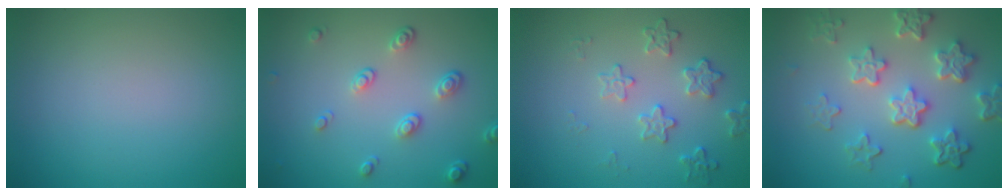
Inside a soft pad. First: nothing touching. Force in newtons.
{"total": 2.6, "press": 1.7, "slide": 2.0}
{"total": 2.6, "press": 2.0, "slide": 1.7}
{"total": 5.8, "press": 4.4, "slide": 3.8}